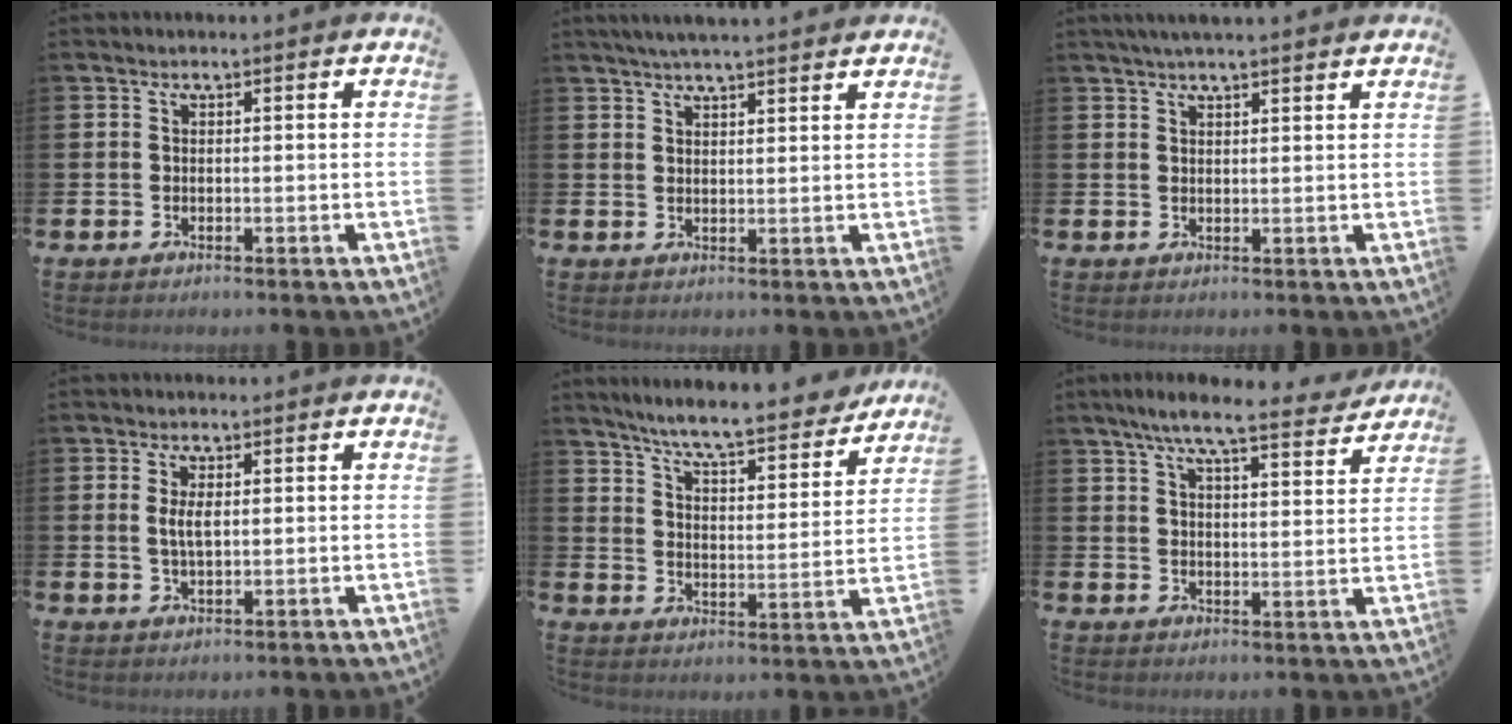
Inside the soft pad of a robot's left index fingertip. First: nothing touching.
{"total": 3.8, "force": [3.7, -0.2, 1.1], "torque": [-0.030, -0.008, 0.067]}
{"total": 2.9, "force": [2.7, -0.1, 1.0], "torque": [-0.025, -0.004, 0.050]}
{"total": 2.9, "force": [0.6, 1.1, 2.5], "torque": [-0.045, 0.003, 0.007]}
{"total": 8.1, "force": [7.6, 0.3, 2.8], "torque": [-0.079, -0.054, 0.130]}
{"total": 7.7, "force": [7.0, 0.8, 3.3], "torque": [-0.068, -0.037, 0.118]}